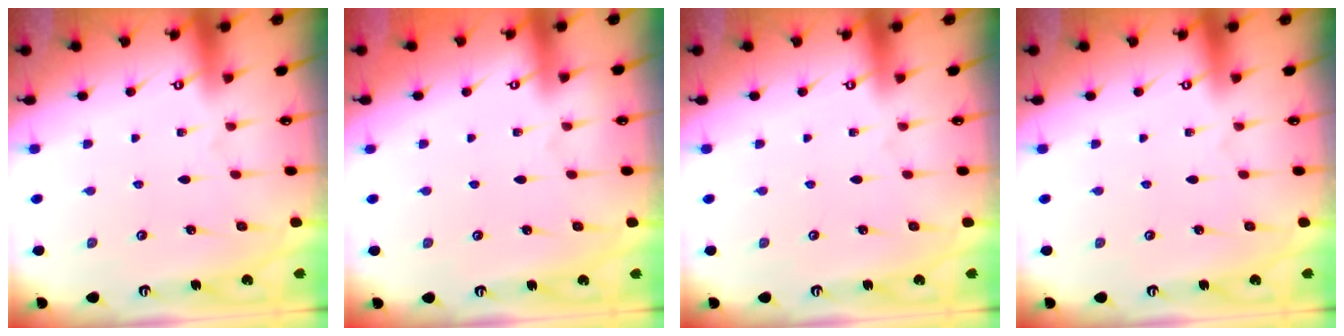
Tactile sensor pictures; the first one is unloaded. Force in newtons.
{"total": 0.0}
{"total": 0.0}
{"total": 0.0}